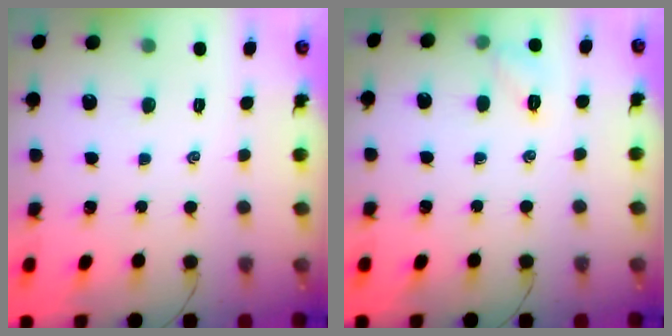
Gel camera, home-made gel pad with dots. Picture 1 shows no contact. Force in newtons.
{"total": 5.8, "press": 5.5, "slide": 1.7}